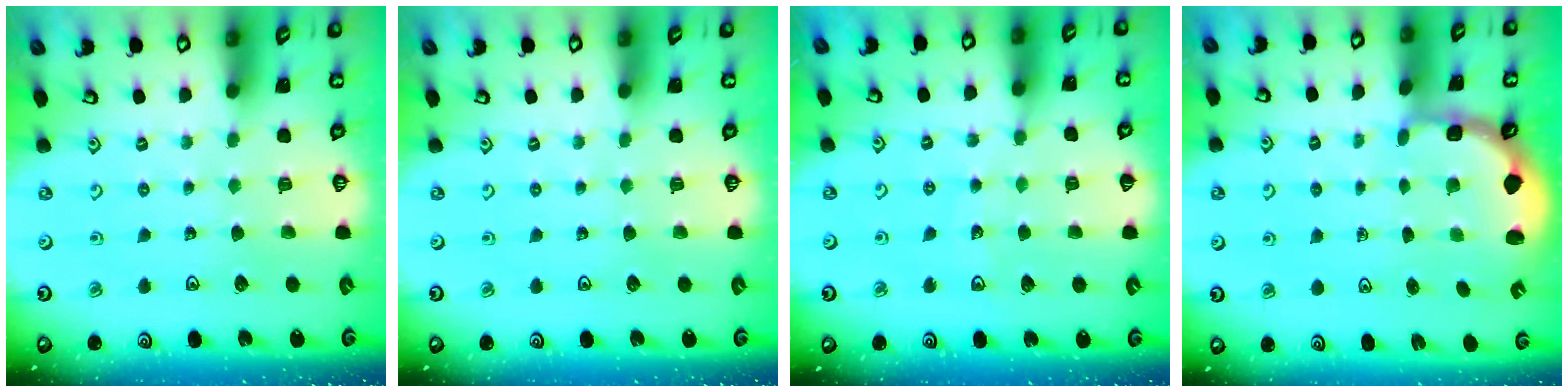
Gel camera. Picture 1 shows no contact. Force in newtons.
{"total": 0.0}
{"total": 6.2, "press": 5.9, "slide": 2.1}
{"total": 2.4, "press": 2.1, "slide": 1.2}